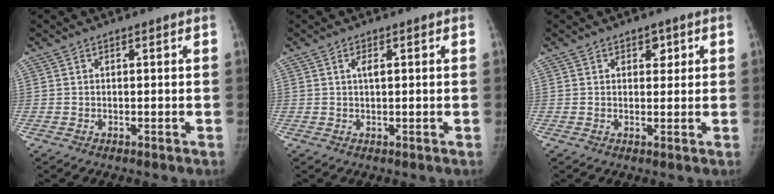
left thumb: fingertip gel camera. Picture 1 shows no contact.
{"total": 1.2, "force": [0.3, 0.4, 1.1], "torque": [-0.022, 0.002, 0.004]}
{"total": 2.4, "force": [1.2, 1.7, 1.2], "torque": [0.004, -0.004, 0.014]}